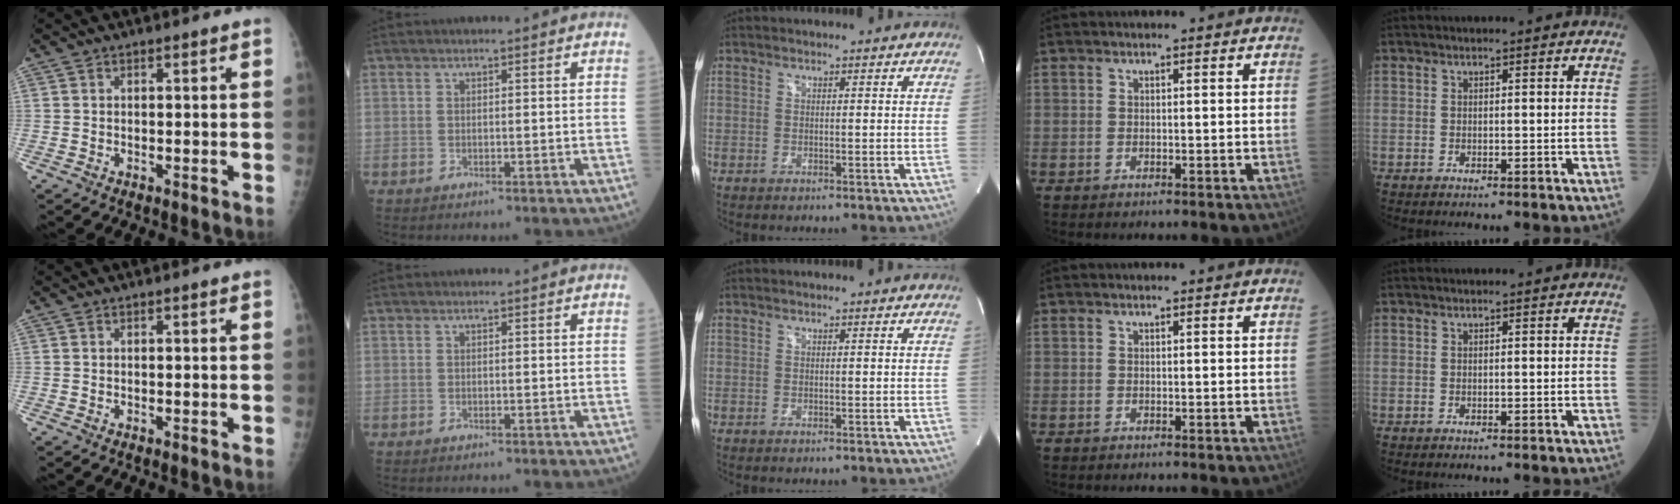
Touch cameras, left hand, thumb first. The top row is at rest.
{}